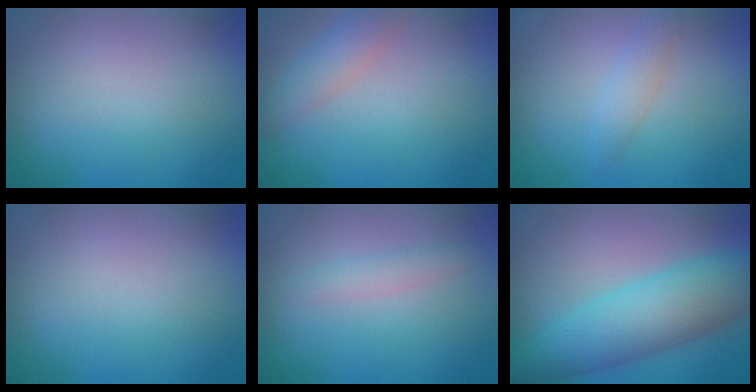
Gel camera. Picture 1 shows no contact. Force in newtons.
{"total": 2.3, "press": 2.3, "slide": 0.0}
{"total": 1.7, "press": 1.7, "slide": 0.1}
{"total": 0.0}
{"total": 1.4, "press": 1.4, "slide": 0.0}
{"total": 6.8, "press": 6.8, "slide": 0.1}